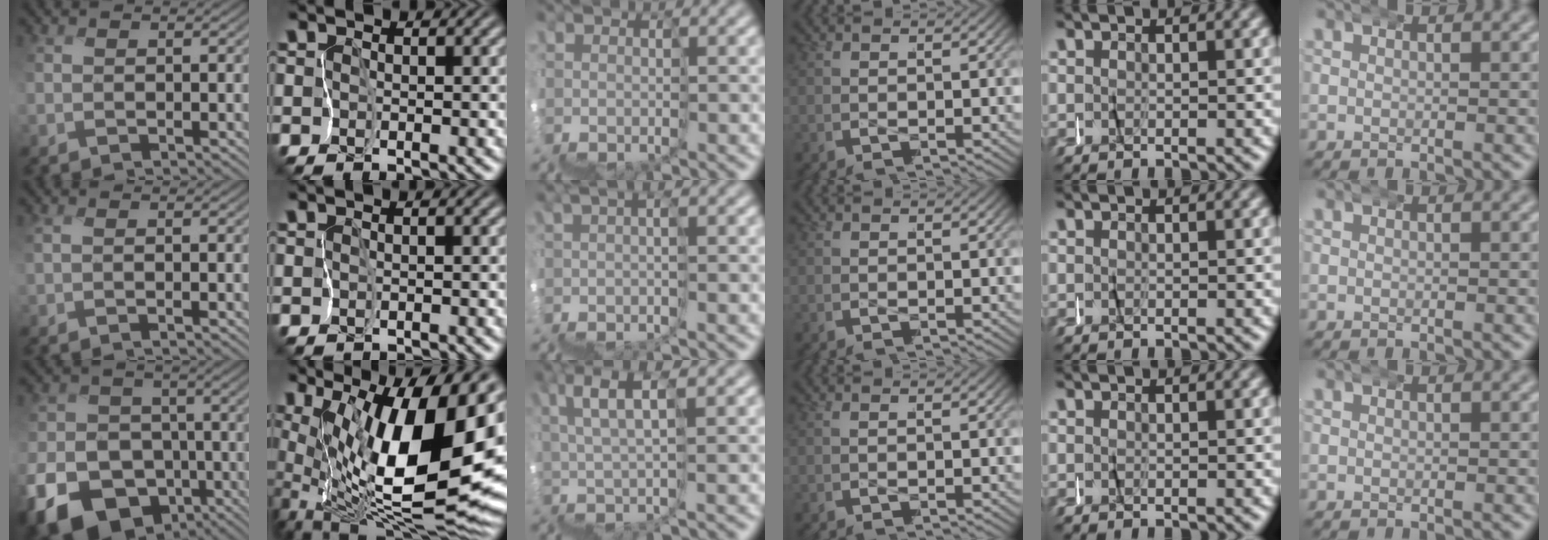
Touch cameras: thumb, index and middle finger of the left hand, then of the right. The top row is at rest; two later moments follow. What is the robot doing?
{"motion": "wrap", "object": "felt sheet"}